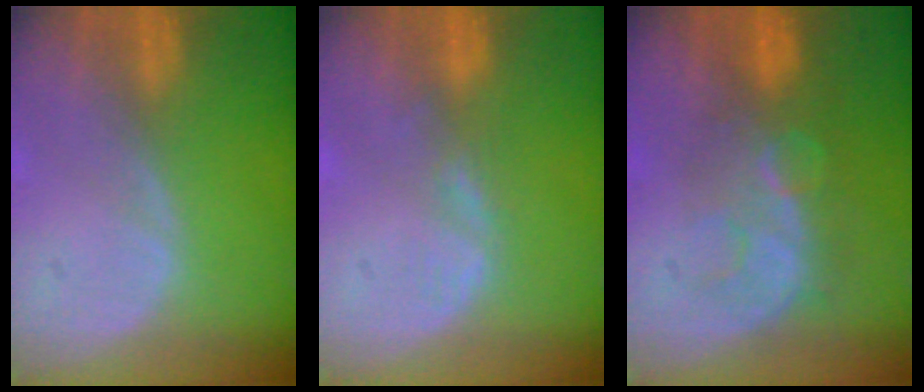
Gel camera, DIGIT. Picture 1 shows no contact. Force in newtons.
{"total": 1.6, "press": 1.6, "slide": 0.2}
{"total": 8.1, "press": 7.4, "slide": 3.2}